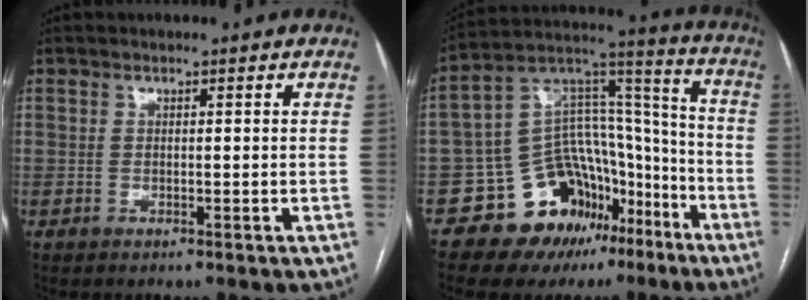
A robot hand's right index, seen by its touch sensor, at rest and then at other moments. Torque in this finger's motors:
{"motor_torque": [0.53, -0.41, 0.02, -0.08]}